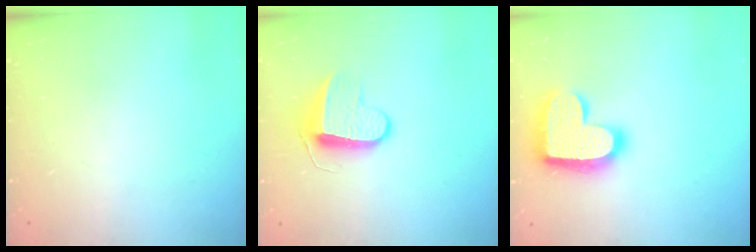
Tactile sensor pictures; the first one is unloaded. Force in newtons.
{"total": 9.0, "press": 9.0, "slide": 0.2}
{"total": 18.7, "press": 18.7, "slide": 1.2}